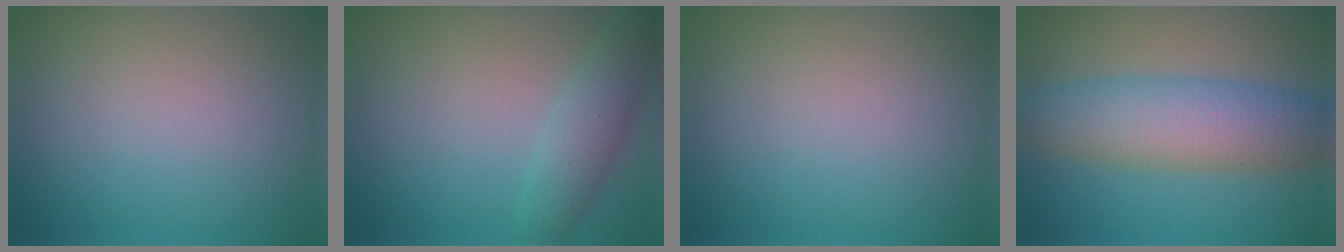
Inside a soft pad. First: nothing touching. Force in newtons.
{"total": 3.1, "press": 3.1, "slide": 0.1}
{"total": 0.0}
{"total": 7.2, "press": 7.2, "slide": 0.1}